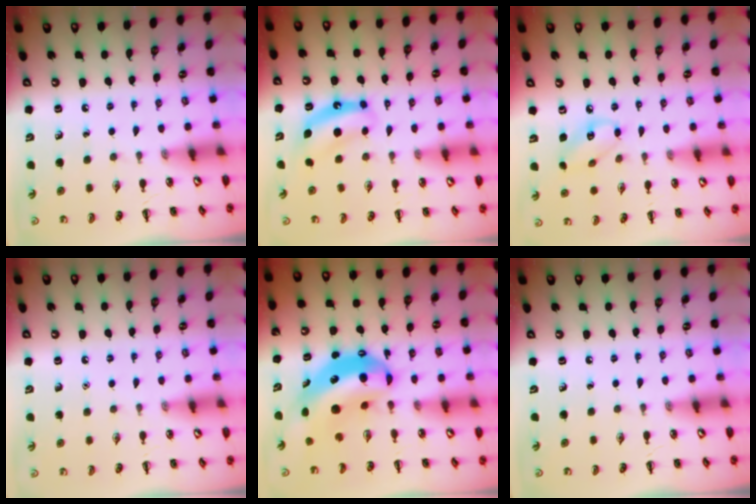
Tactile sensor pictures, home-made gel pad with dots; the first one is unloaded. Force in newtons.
{"total": 7.4, "press": 7.3, "slide": 1.1}
{"total": 6.3, "press": 6.3, "slide": 0.8}
{"total": 1.5, "press": 1.5, "slide": 0.1}
{"total": 9.8, "press": 9.5, "slide": 2.4}
{"total": 0.0}